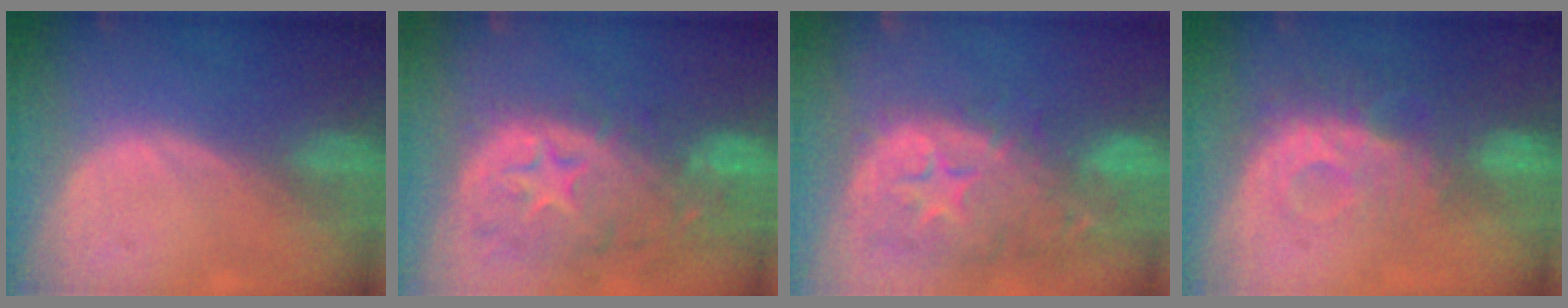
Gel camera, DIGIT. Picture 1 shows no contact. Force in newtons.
{"total": 14.0, "press": 11.2, "slide": 8.3}
{"total": 14.1, "press": 11.4, "slide": 8.4}
{"total": 9.2, "press": 8.1, "slide": 4.4}